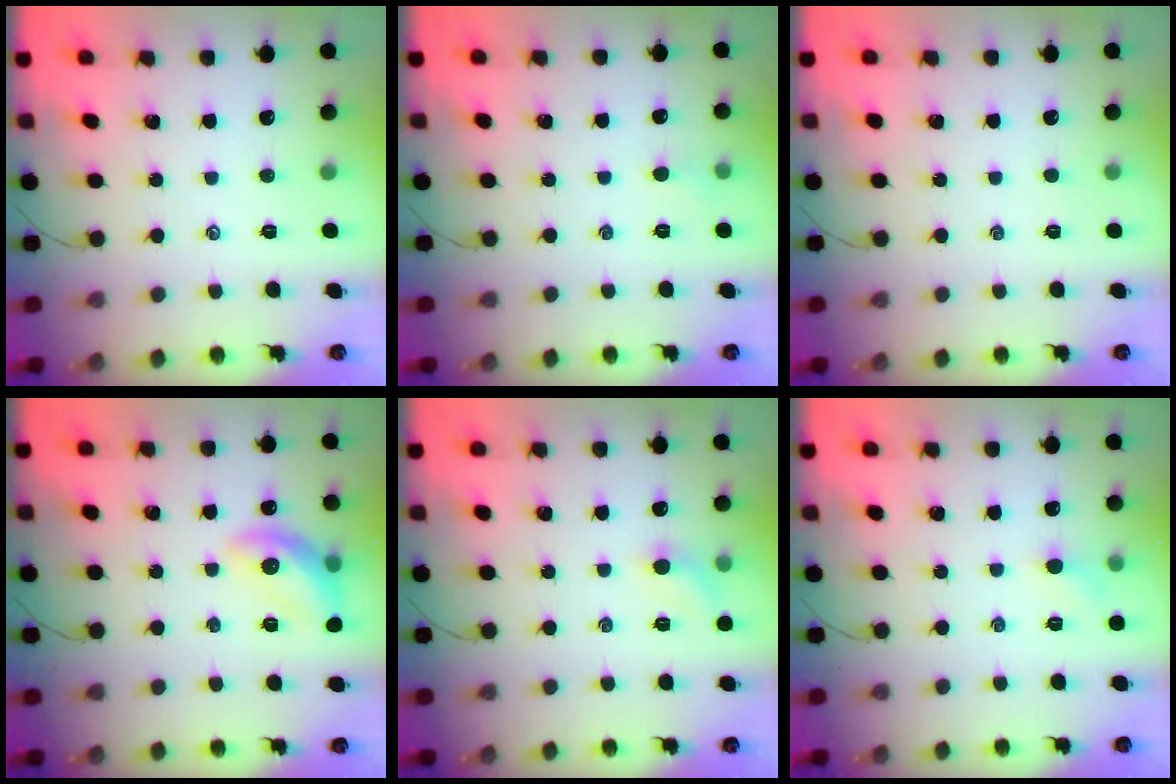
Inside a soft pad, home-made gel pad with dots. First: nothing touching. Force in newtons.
{"total": 2.6, "press": 2.4, "slide": 0.8}
{"total": 0.0}
{"total": 11.6, "press": 11.5, "slide": 1.5}
{"total": 6.0, "press": 5.7, "slide": 1.7}
{"total": 4.7, "press": 4.5, "slide": 1.4}